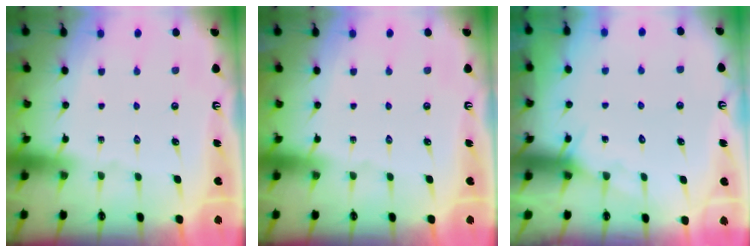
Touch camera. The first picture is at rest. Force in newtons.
{"total": 0.0}
{"total": 5.1, "press": 5.1, "slide": 0.5}